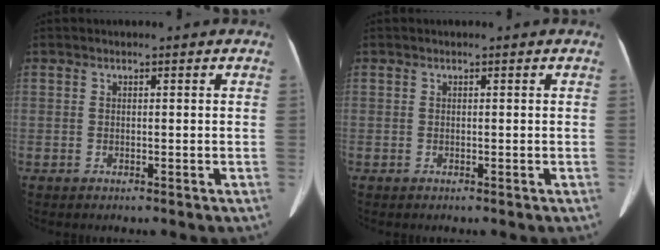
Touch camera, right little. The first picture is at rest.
{"total": 0.0}